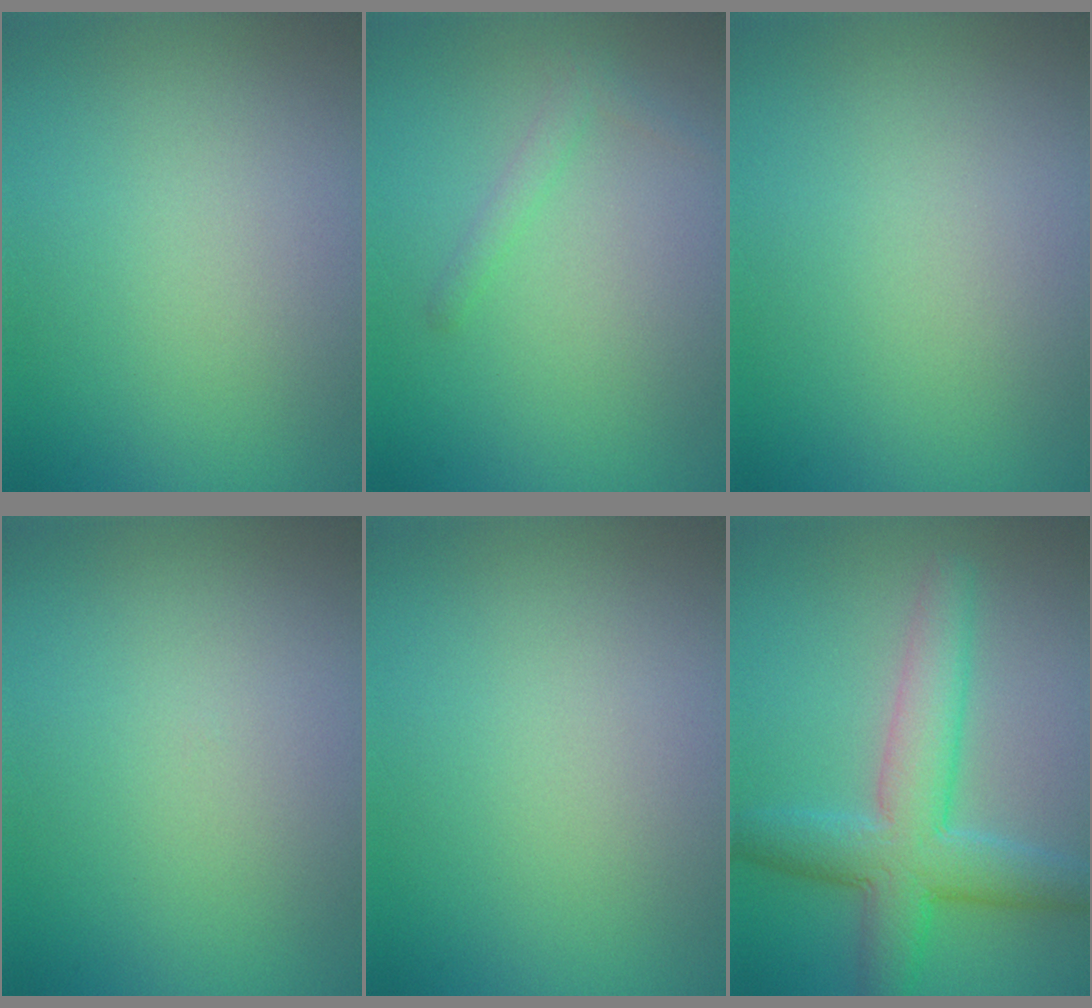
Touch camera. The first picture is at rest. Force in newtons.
{"total": 1.2, "press": 1.2, "slide": 0.1}
{"total": 0.0}
{"total": 0.0}
{"total": 0.0}
{"total": 6.5, "press": 6.5, "slide": 0.2}